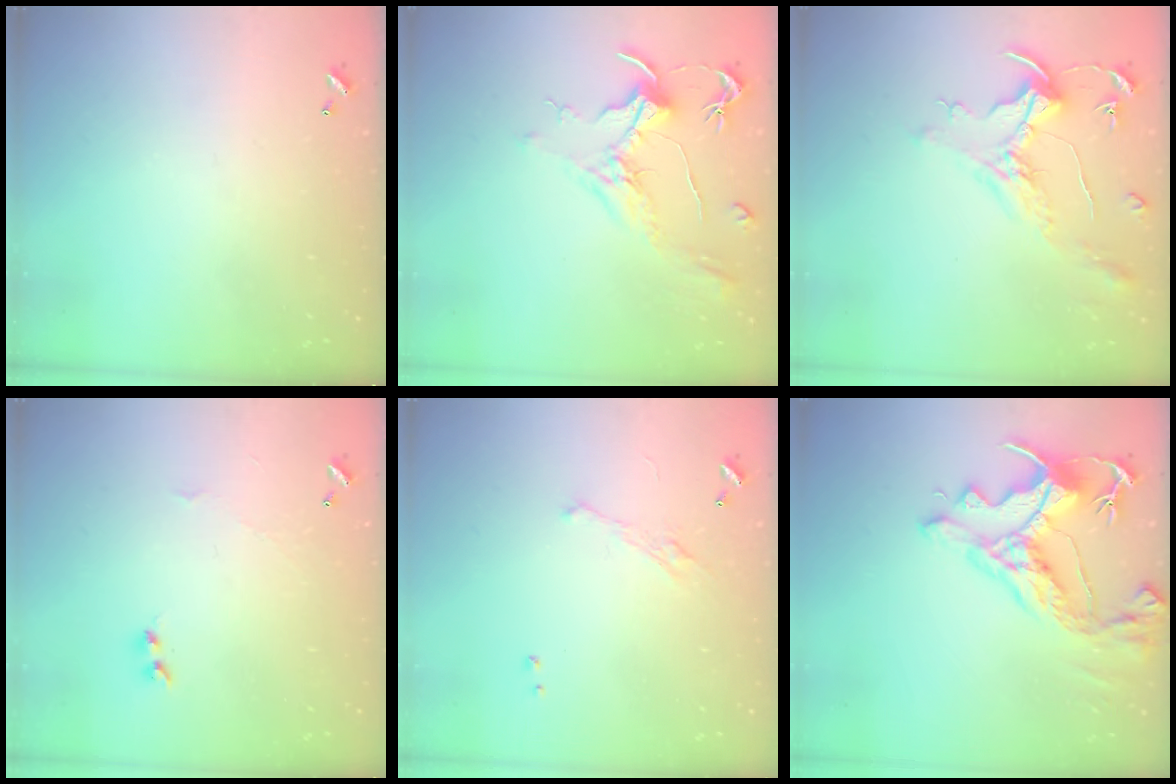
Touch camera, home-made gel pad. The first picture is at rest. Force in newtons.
{"total": 2.1, "press": 2.0, "slide": 0.8}
{"total": 1.6, "press": 1.4, "slide": 0.7}
{"total": 1.9, "press": 1.8, "slide": 0.5}
{"total": 2.3, "press": 2.1, "slide": 0.8}
{"total": 10.7, "press": 10.5, "slide": 2.2}